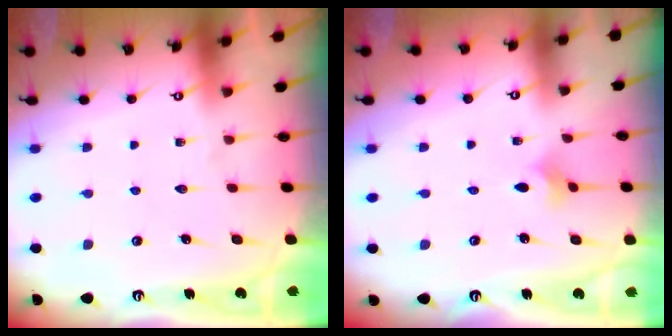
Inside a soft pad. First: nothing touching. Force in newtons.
{"total": 2.1, "press": 2.0, "slide": 0.5}